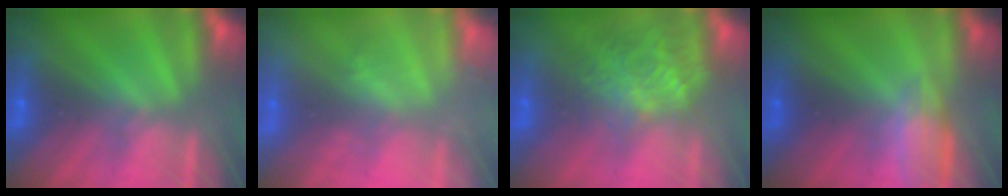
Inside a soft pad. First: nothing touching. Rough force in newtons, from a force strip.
{"total": 1.7}
{"total": 3.4}
{"total": 2.7}